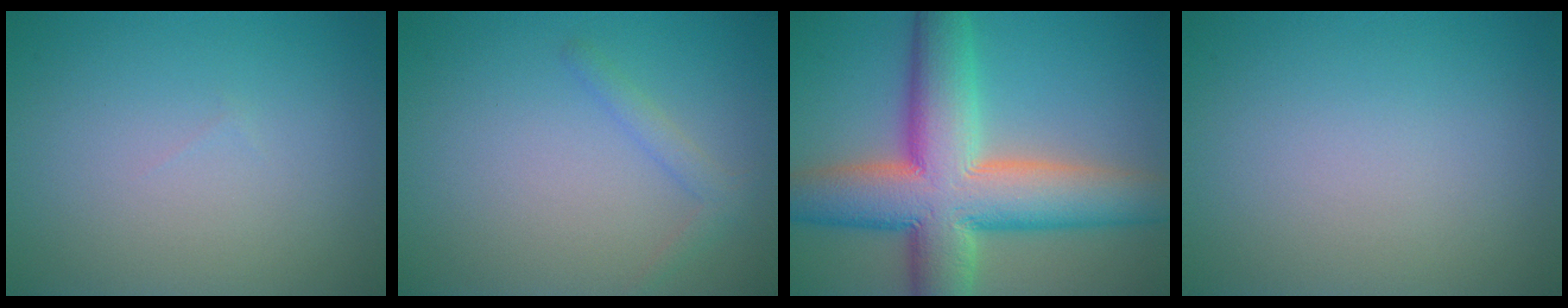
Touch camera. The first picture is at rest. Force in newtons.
{"total": 1.4, "press": 1.4, "slide": 0.1}
{"total": 12.8, "press": 12.8, "slide": 0.6}
{"total": 0.0}